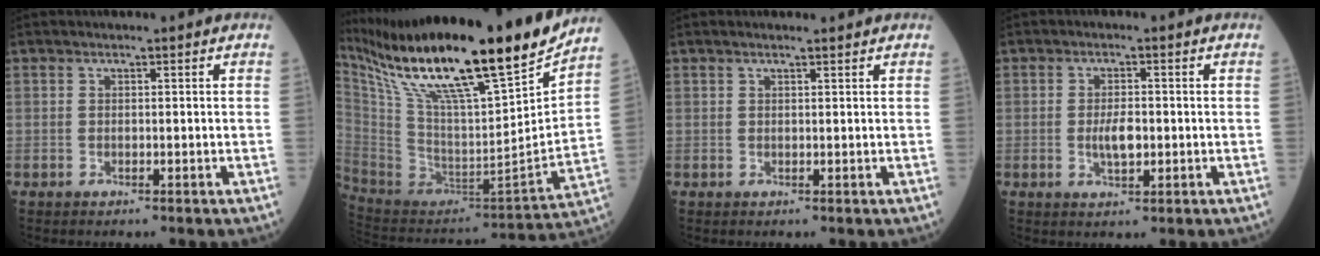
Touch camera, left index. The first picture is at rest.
{"total": 27.4, "force": [21.1, 1.9, 17.4], "torque": [-0.314, -0.026, 0.358]}
{"total": 1.8, "force": [1.6, 0.0, 0.8], "torque": [-0.012, 0.014, 0.025]}
{"total": 3.5, "force": [-0.4, 1.3, 3.2], "torque": [-0.063, -0.001, -0.007]}